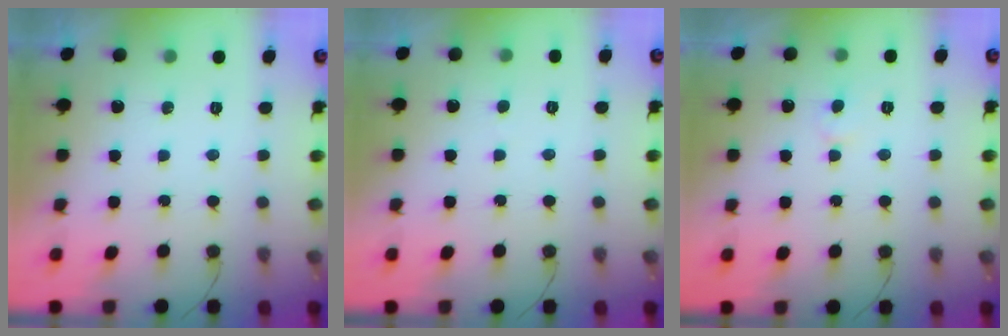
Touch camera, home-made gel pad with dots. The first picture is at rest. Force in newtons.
{"total": 2.5, "press": 2.5, "slide": 0.2}
{"total": 4.4, "press": 4.4, "slide": 0.3}